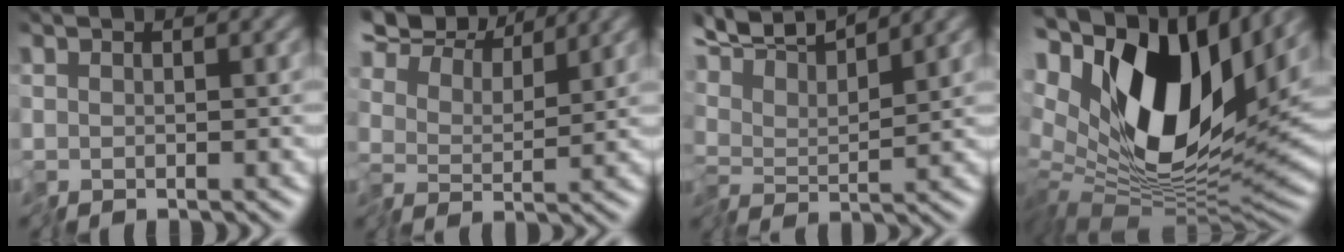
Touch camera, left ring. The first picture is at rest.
{"total": 6.9, "force": [5.8, 2.1, 3.1], "torque": [-0.071, 0.019, 0.091]}
{"total": 5.8, "force": [4.6, 0.8, 3.4], "torque": [-0.067, 0.016, 0.074]}
{"total": 16.1, "force": [3.1, 8.0, 13.6], "torque": [-0.258, 0.005, 0.040]}